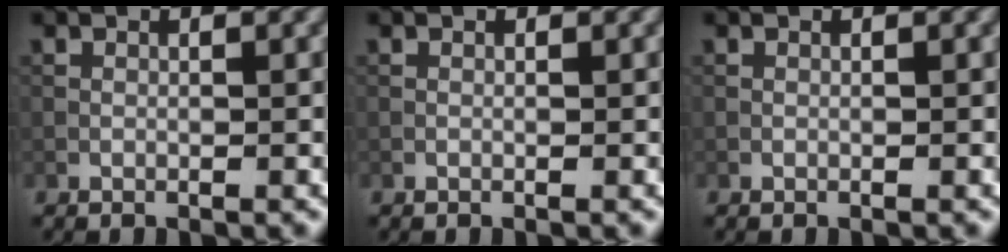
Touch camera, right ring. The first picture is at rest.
{"total": 0.0}
{"total": 0.0}